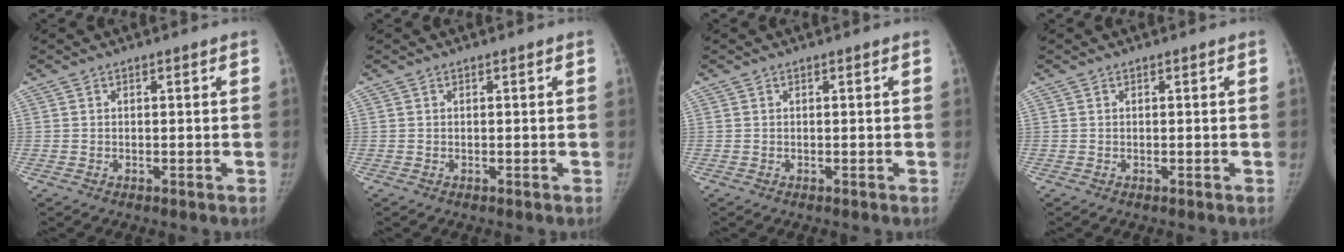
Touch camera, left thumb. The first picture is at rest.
{"total": 0.0}
{"total": 0.0}
{"total": 0.0}